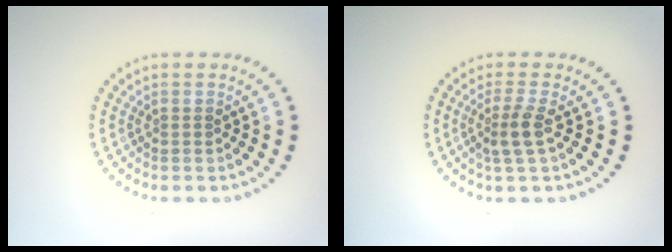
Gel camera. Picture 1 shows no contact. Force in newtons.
{"total": 2.3, "press": 1.8, "slide": 1.3}